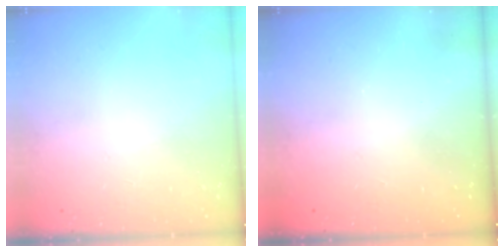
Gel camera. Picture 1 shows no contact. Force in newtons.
{"total": 2.6, "press": 2.4, "slide": 0.8}